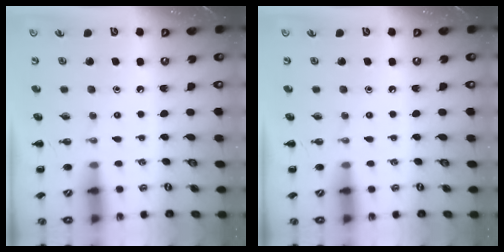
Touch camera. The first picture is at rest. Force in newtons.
{"total": 0.0}